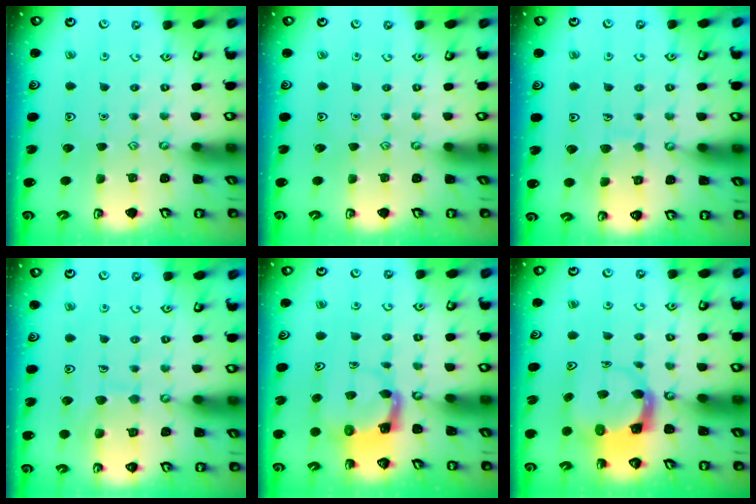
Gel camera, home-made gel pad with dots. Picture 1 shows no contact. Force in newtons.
{"total": 0.0}
{"total": 6.4, "press": 6.4, "slide": 0.6}
{"total": 7.9, "press": 7.9, "slide": 0.6}
{"total": 3.9, "press": 3.9, "slide": 0.6}
{"total": 3.9, "press": 3.8, "slide": 0.5}